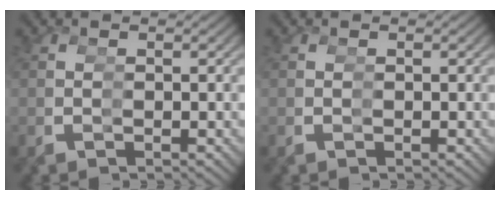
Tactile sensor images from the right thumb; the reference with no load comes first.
{"total": 0.0}